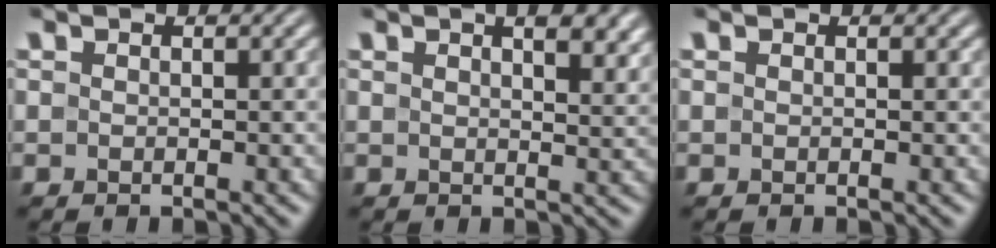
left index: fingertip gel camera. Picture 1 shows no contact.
{"total": 5.1, "force": [3.1, 1.9, 3.6], "torque": [-0.037, 0.011, 0.037]}
{"total": 0.0}